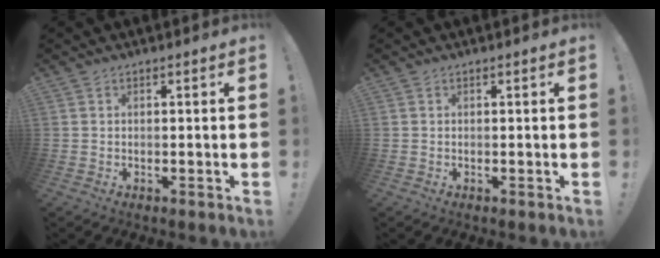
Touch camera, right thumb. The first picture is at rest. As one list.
[{"total": 0.0}]